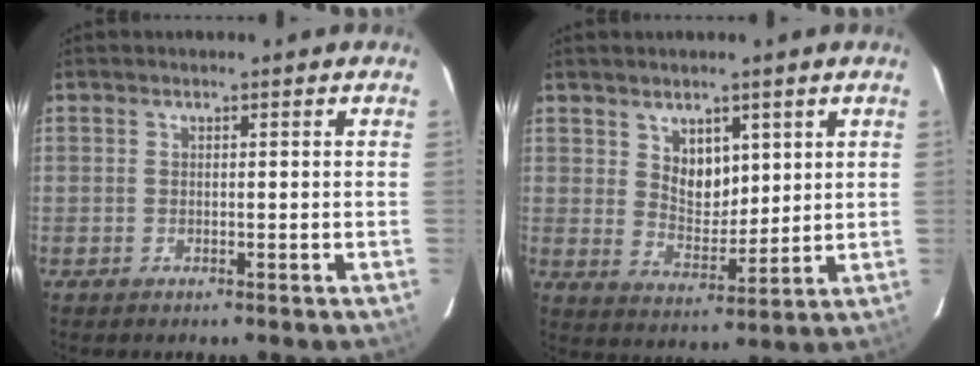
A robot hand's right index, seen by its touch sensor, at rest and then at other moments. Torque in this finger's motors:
{"motor_torque": [0.20, 0.10, 0.09, 0.04]}